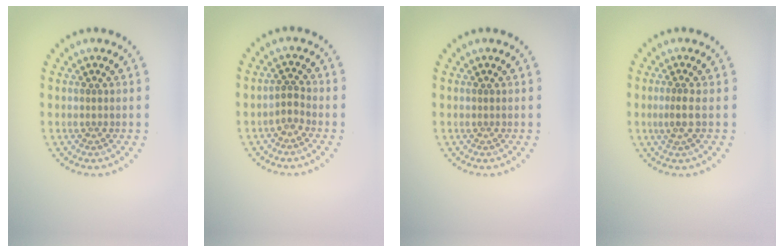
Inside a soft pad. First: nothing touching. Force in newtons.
{"total": 1.4, "press": 1.0, "slide": 1.0}
{"total": 0.0}
{"total": 1.7, "press": 1.2, "slide": 1.2}